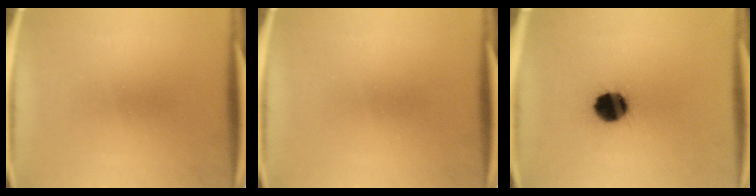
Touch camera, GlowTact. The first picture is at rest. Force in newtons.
{"total": 0.0}
{"total": 11.2}